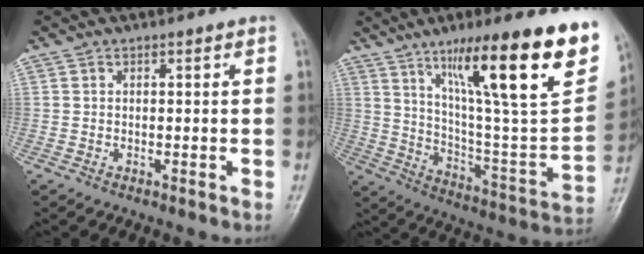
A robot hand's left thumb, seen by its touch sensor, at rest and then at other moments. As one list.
[{"total": 29.4, "force": [15.7, 5.2, 24.3], "torque": [-0.354, -0.046, 0.254]}]